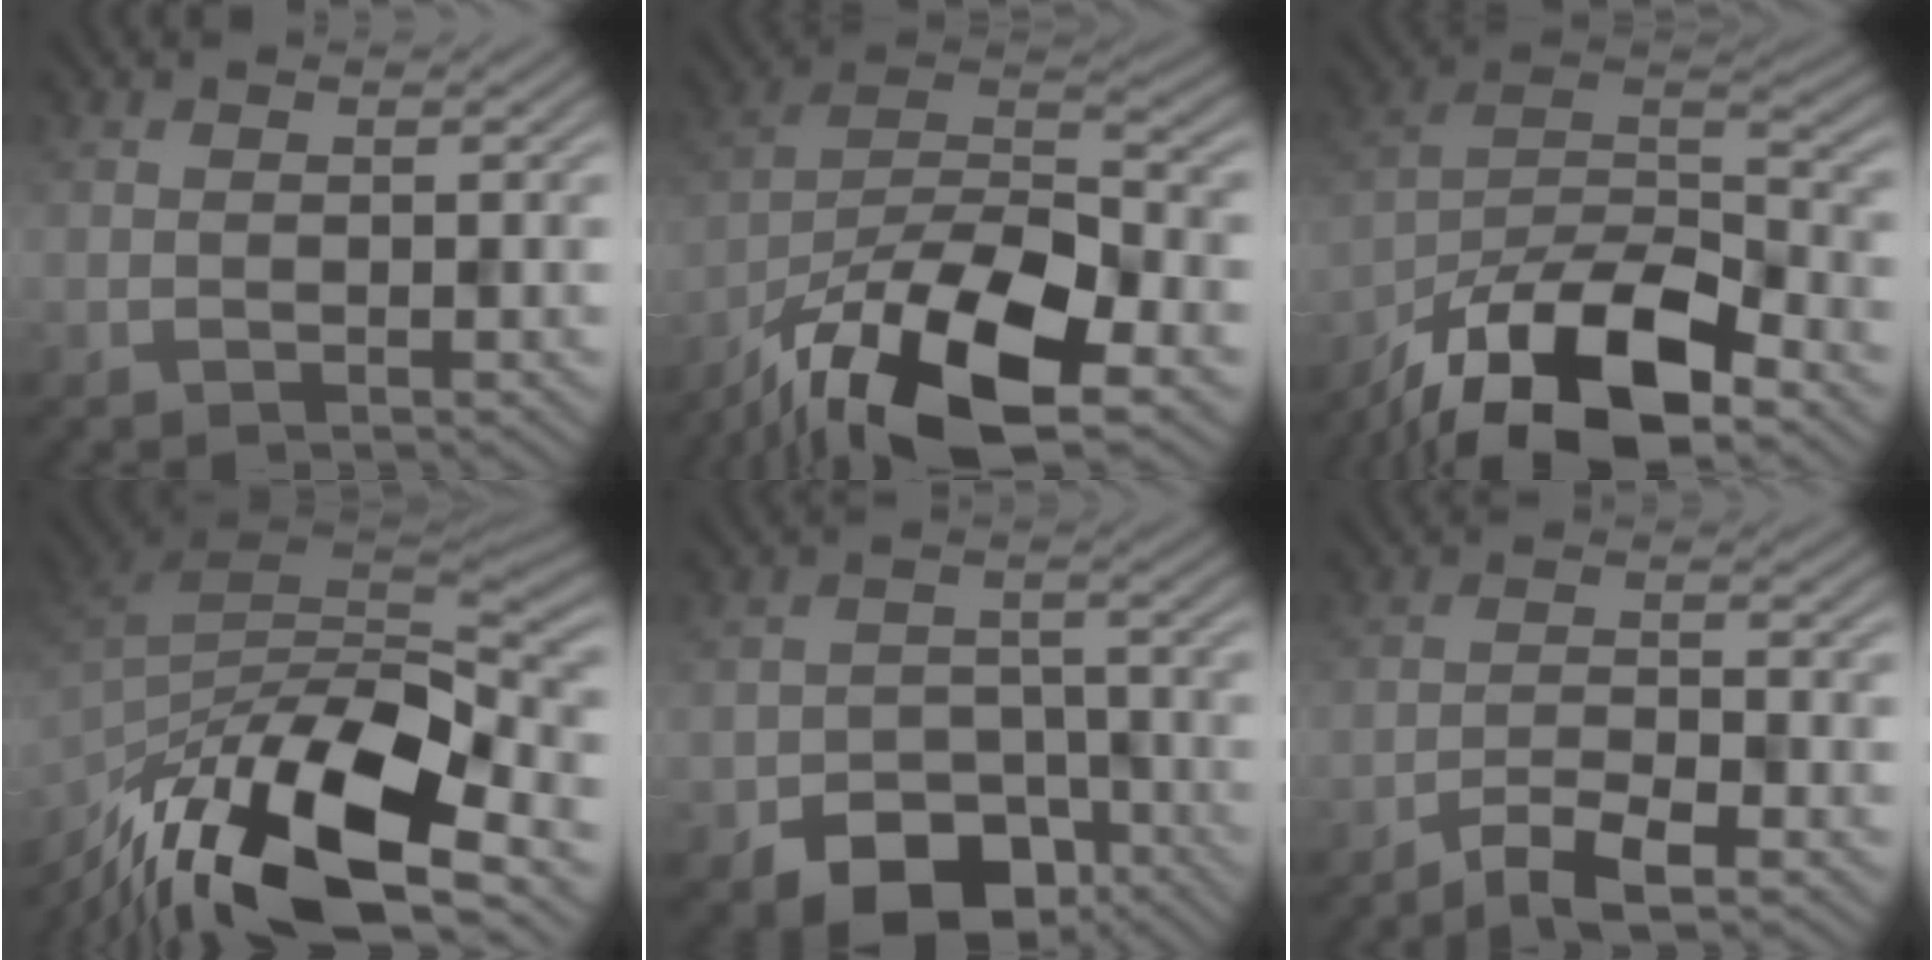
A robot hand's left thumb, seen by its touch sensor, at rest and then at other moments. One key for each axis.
{"total": 16.6, "fx": -11.1, "fy": 5.6, "fz": 11.1, "tx": -0.215, "ty": -0.013, "tz": -0.211}
{"total": 17.2, "fx": -11.9, "fy": 6.1, "fz": 10.7, "tx": -0.221, "ty": -0.018, "tz": -0.213}
{"total": 18.1, "fx": -9.9, "fy": 7.7, "fz": 13.0, "tx": -0.284, "ty": -0.024, "tz": -0.170}
{"total": 9.4, "fx": -5.9, "fy": 5.9, "fz": 4.3, "tx": -0.071, "ty": -0.022, "tz": -0.095}
{"total": 4.5, "fx": -3.3, "fy": 0.8, "fz": 2.9, "tx": -0.056, "ty": 0.003, "tz": -0.066}